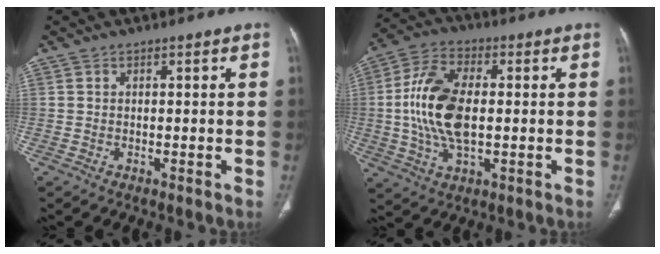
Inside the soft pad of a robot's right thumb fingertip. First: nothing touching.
{"total": 14.5, "force": [0.0, 7.8, 12.2], "torque": [-0.249, 0.012, -0.001]}